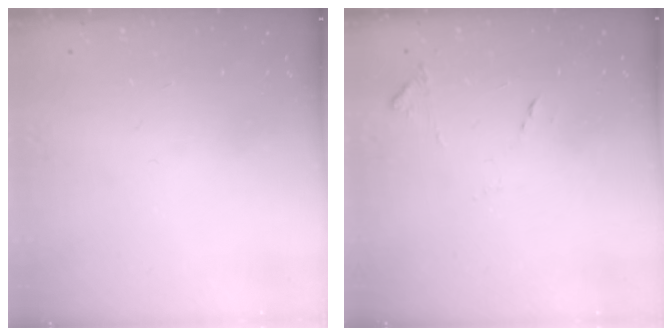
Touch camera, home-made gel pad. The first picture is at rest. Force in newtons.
{"total": 8.2, "press": 8.2, "slide": 0.6}